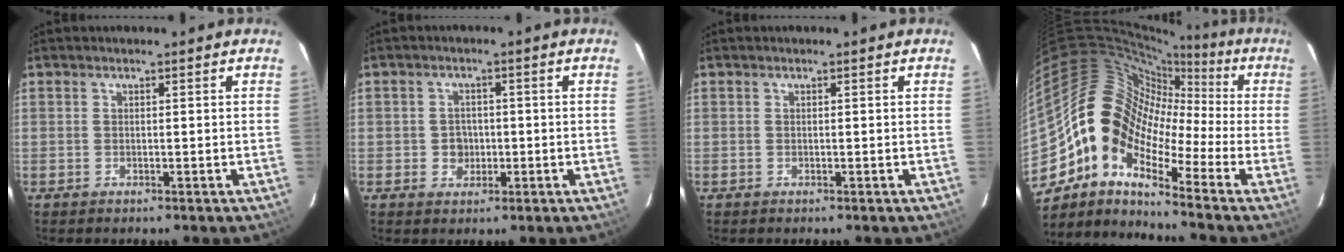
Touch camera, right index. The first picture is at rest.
{"total": 3.3, "force": [-0.5, 3.1, 1.0], "torque": [-0.021, 0.009, -0.003]}
{"total": 0.0}
{"total": 15.2, "force": [-5.5, 9.8, 10.2], "torque": [-0.172, 0.014, -0.130]}